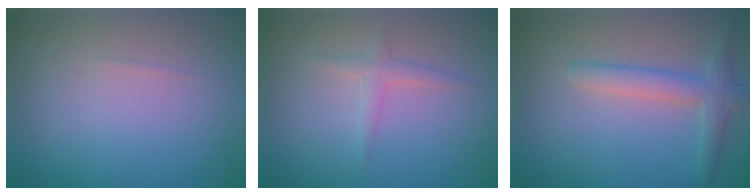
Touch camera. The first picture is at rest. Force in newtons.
{"total": 1.3, "press": 1.3, "slide": 0.0}
{"total": 2.9, "press": 2.9, "slide": 0.1}